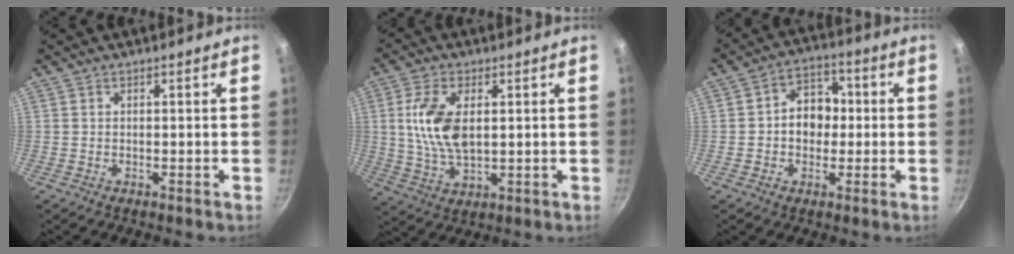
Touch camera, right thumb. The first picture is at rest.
{"total": 11.3, "force": [1.9, 6.1, 9.4], "torque": [-0.180, -0.006, 0.039]}
{"total": 8.9, "force": [-0.1, 7.0, 5.5], "torque": [-0.037, 0.021, -0.011]}